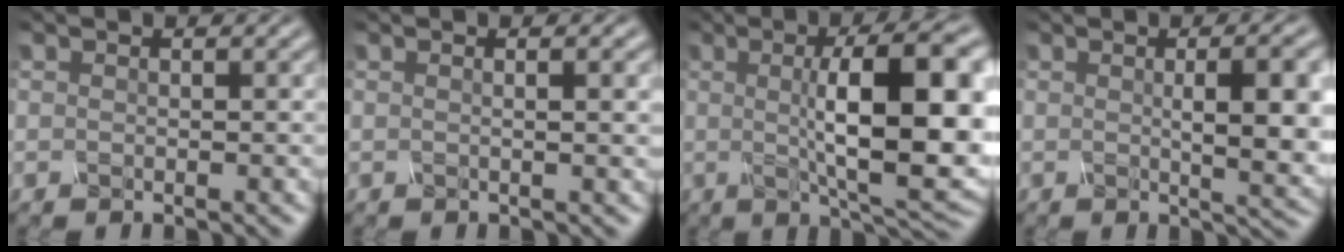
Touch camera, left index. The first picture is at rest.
{"total": 2.6, "force": [0.4, 1.0, 2.4], "torque": [-0.018, 0.006, -0.011]}
{"total": 13.2, "force": [0.8, 3.6, 12.7], "torque": [-0.162, 0.007, 0.011]}
{"total": 7.4, "force": [0.6, 2.1, 7.1], "torque": [-0.077, 0.004, 0.010]}